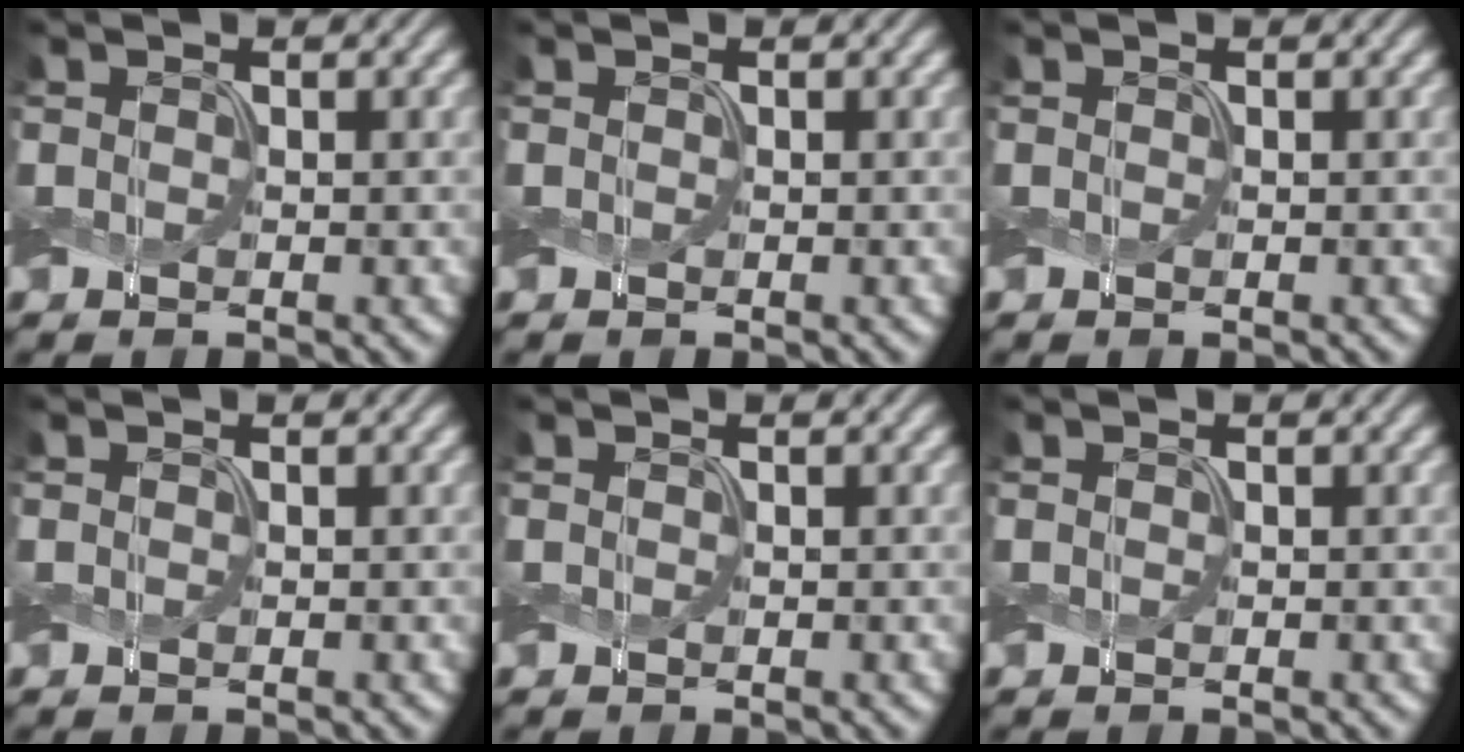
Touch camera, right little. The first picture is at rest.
{"total": 0.0}
{"total": 0.0}
{"total": 0.0}
{"total": 0.0}
{"total": 0.0}